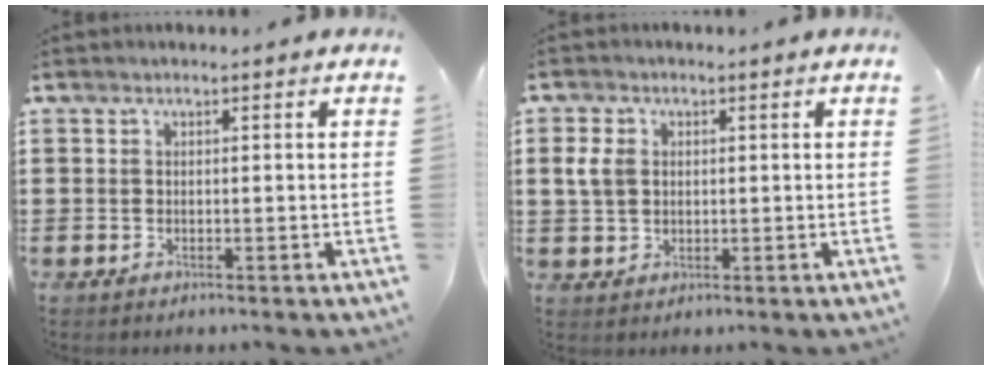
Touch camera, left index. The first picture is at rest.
{"total": 3.3, "force": [0.7, 2.5, 2.0], "torque": [-0.061, 0.005, 0.007]}